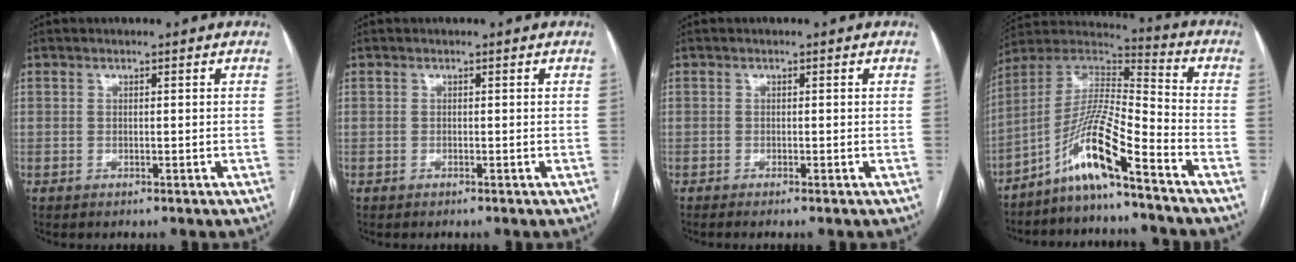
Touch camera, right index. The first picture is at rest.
{"total": 0.0}
{"total": 0.7, "force": [-0.5, -0.1, 0.4], "torque": [-0.009, 0.000, -0.011]}
{"total": 12.0, "force": [-7.8, 0.1, 9.1], "torque": [-0.181, 0.007, -0.152]}